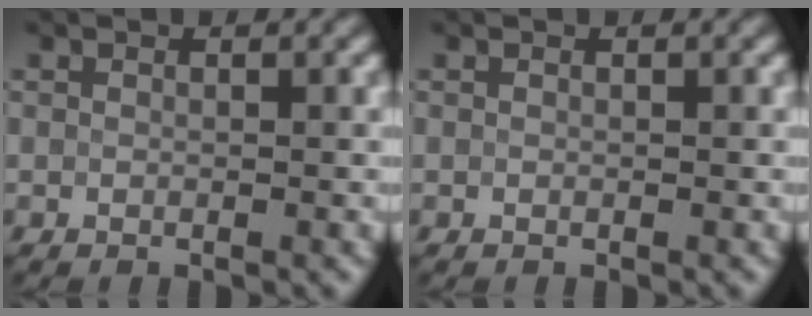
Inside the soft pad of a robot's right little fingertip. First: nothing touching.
{"total": 0.0}